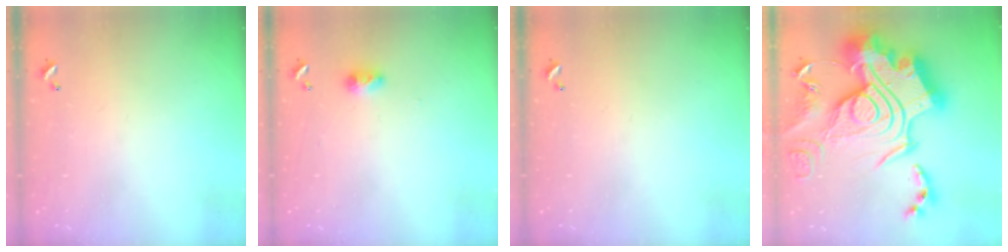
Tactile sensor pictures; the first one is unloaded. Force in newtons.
{"total": 4.1, "press": 4.1, "slide": 0.5}
{"total": 0.0}
{"total": 0.7, "press": 0.7, "slide": 0.1}